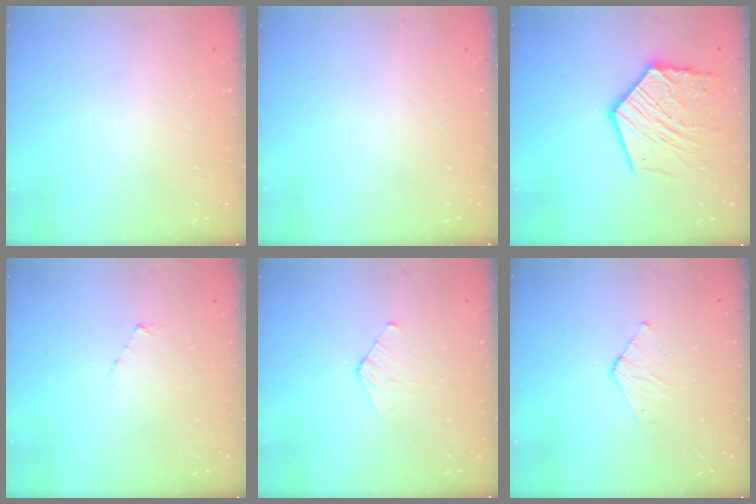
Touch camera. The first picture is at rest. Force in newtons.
{"total": 0.0}
{"total": 17.9, "press": 17.8, "slide": 1.7}
{"total": 2.5, "press": 2.5, "slide": 0.2}
{"total": 2.8, "press": 2.7, "slide": 0.3}
{"total": 3.6, "press": 3.6, "slide": 0.3}